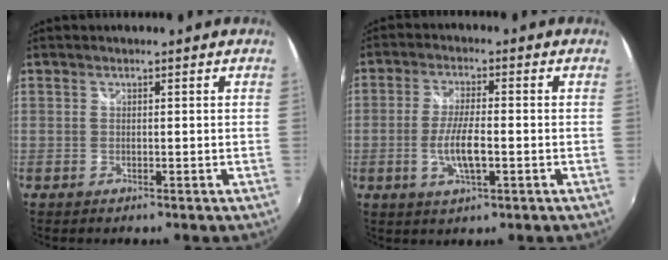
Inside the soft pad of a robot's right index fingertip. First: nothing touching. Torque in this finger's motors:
{"motor_torque": [0.19, -0.04, 0.17, 0.07]}